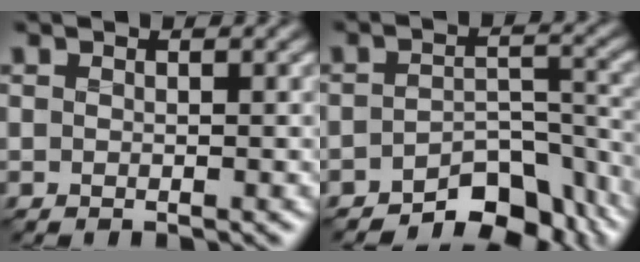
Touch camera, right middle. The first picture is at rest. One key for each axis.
{"total": 6.8, "fx": -5.3, "fy": 2.8, "fz": 3.2, "tx": -0.029, "ty": -0.002, "tz": -0.080}